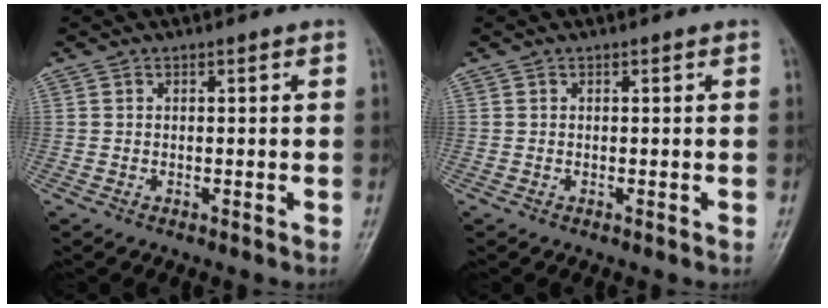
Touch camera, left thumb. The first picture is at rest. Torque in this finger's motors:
{"motor_torque": [-0.03, 0.03, -0.21, 0.22, 0.00]}